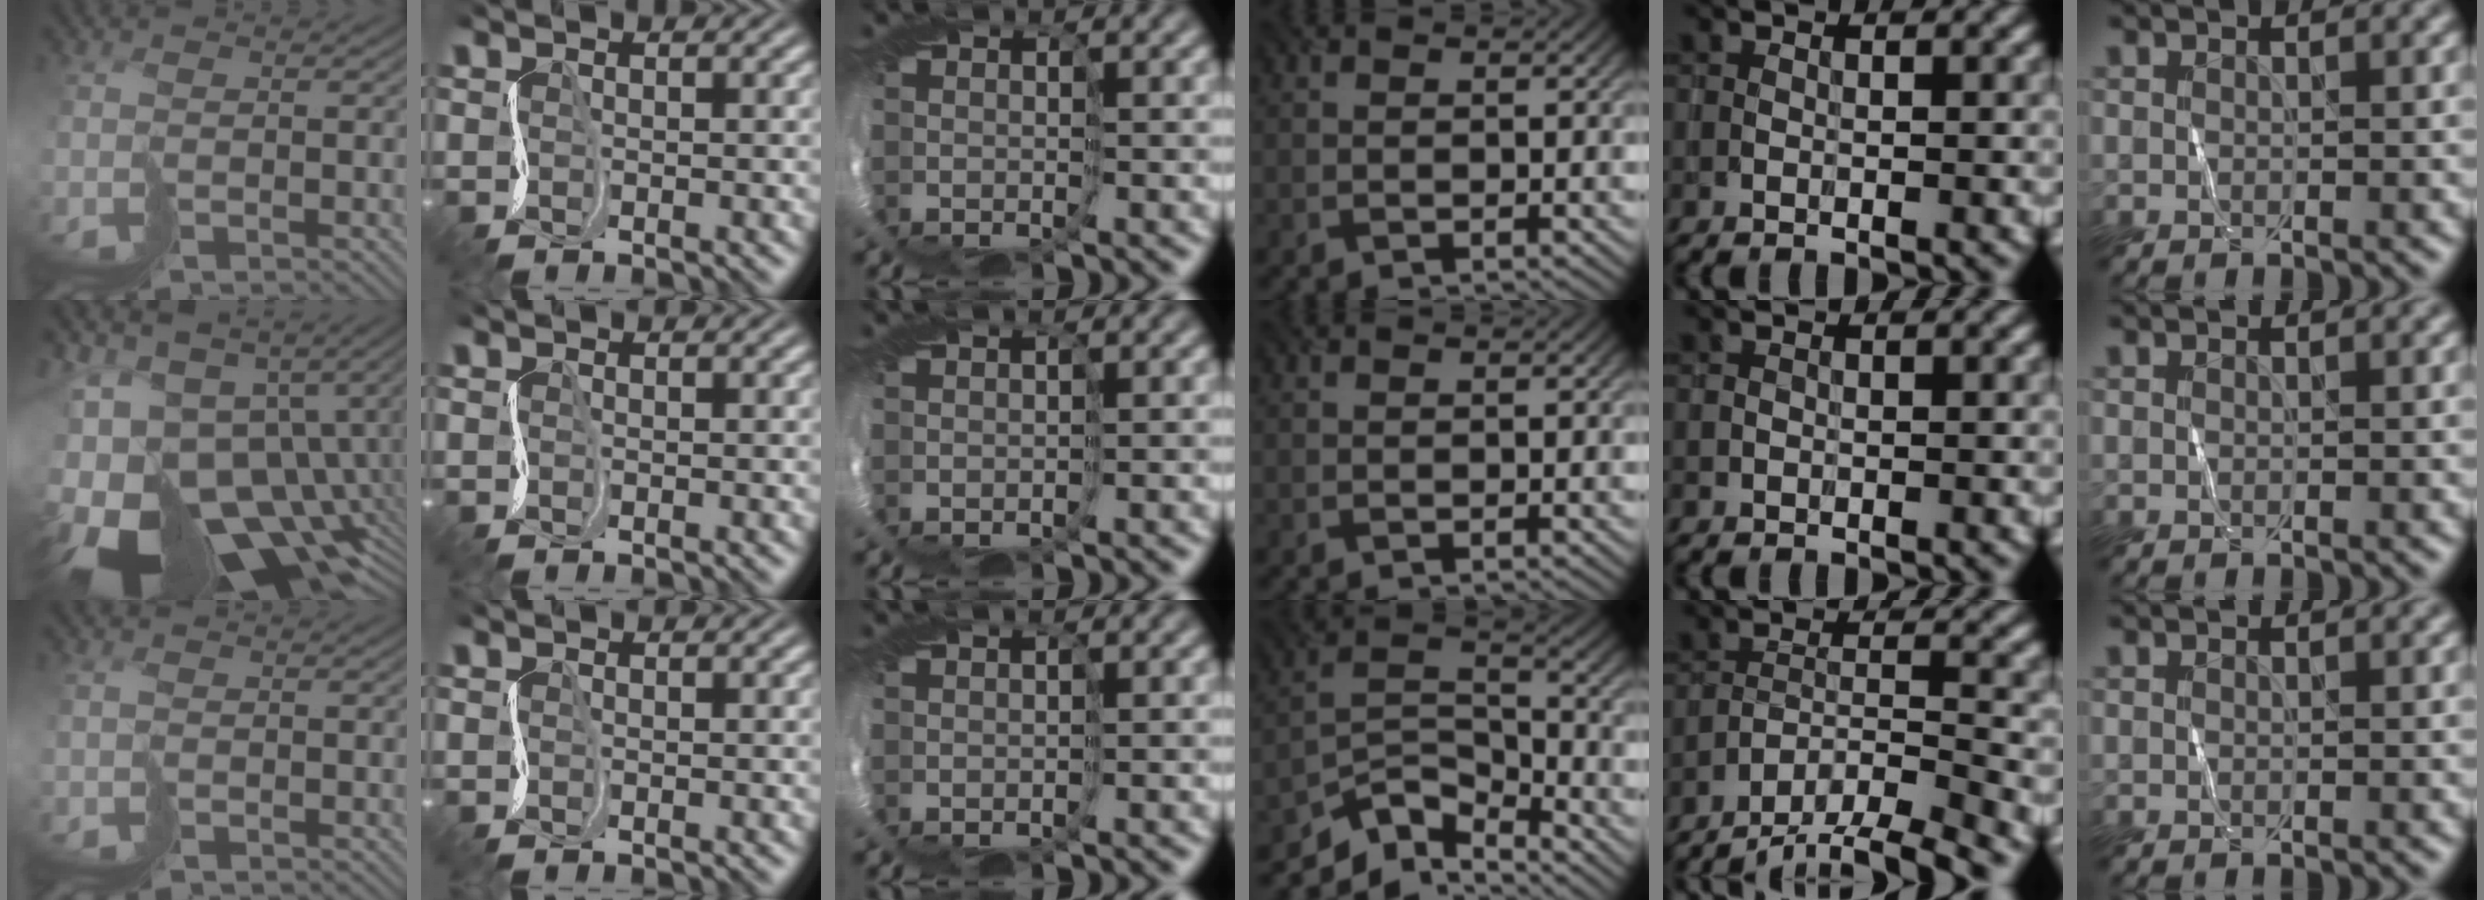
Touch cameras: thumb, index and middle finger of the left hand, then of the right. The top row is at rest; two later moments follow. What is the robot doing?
{"motion": "cut", "object": "tape"}